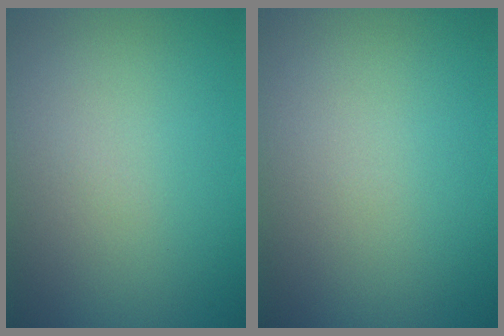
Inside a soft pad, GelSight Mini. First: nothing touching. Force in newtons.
{"total": 0.0}